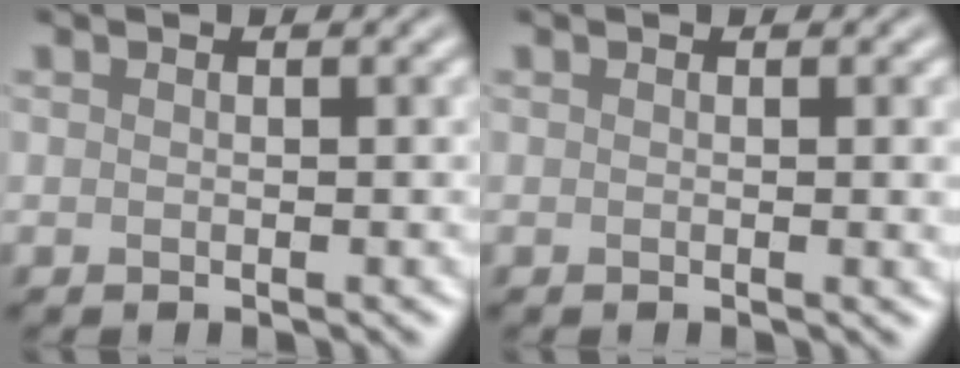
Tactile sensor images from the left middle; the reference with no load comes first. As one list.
[{"total": 1.3, "force": [0.1, 0.3, 1.2], "torque": [-0.010, 0.000, -0.002]}]